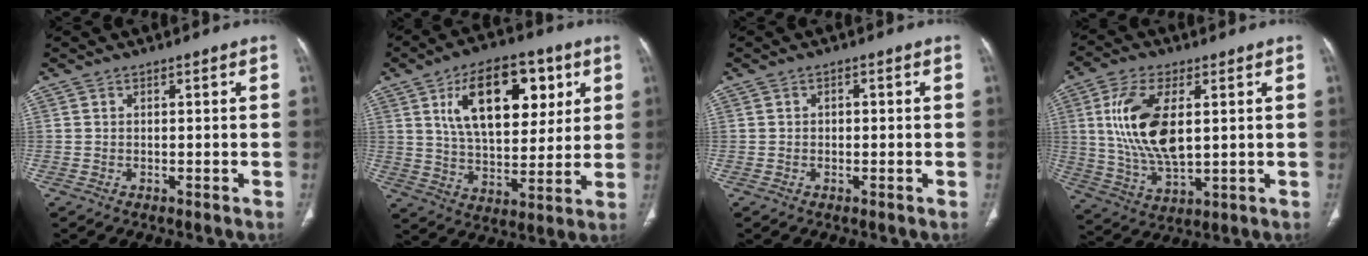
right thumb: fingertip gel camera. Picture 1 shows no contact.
{"total": 19.5, "force": [7.3, 10.5, 14.8], "torque": [-0.187, -0.021, 0.124]}
{"total": 1.1, "force": [0.0, 0.9, 0.7], "torque": [-0.006, 0.003, -0.002]}
{"total": 15.2, "force": [2.9, 7.2, 13.0], "torque": [-0.261, -0.015, 0.065]}